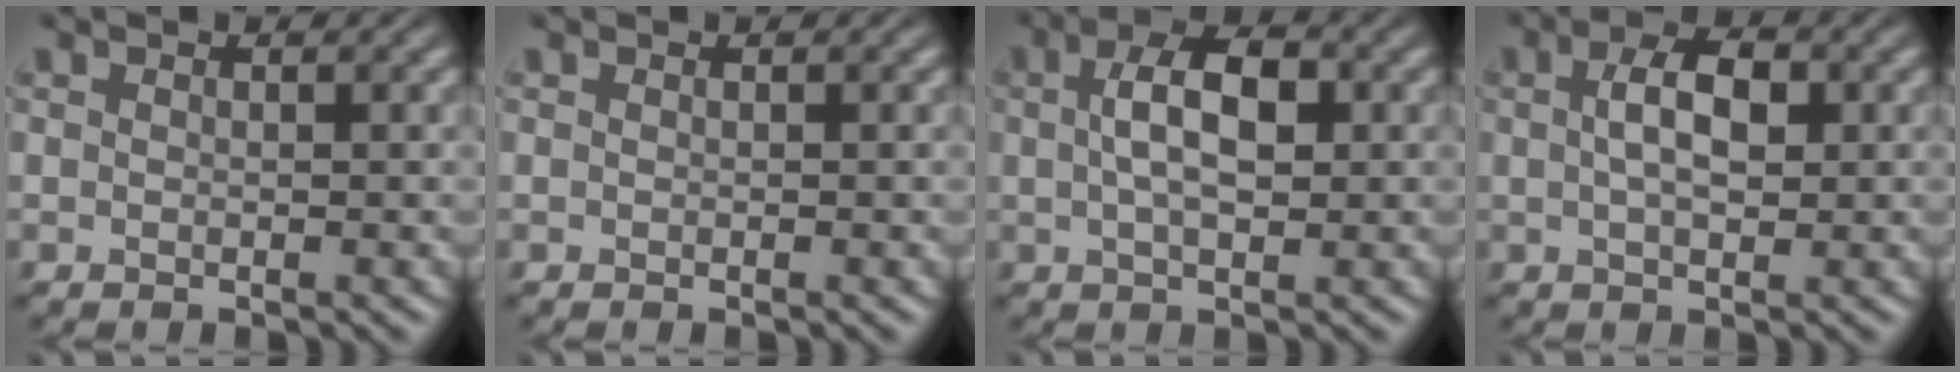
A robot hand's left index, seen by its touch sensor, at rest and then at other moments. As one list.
[{"total": 0.0}, {"total": 5.3, "force": [0.8, 2.5, 4.5], "torque": [-0.083, 0.009, 0.010]}, {"total": 4.2, "force": [0.7, 2.1, 3.6], "torque": [-0.069, 0.006, 0.009]}]